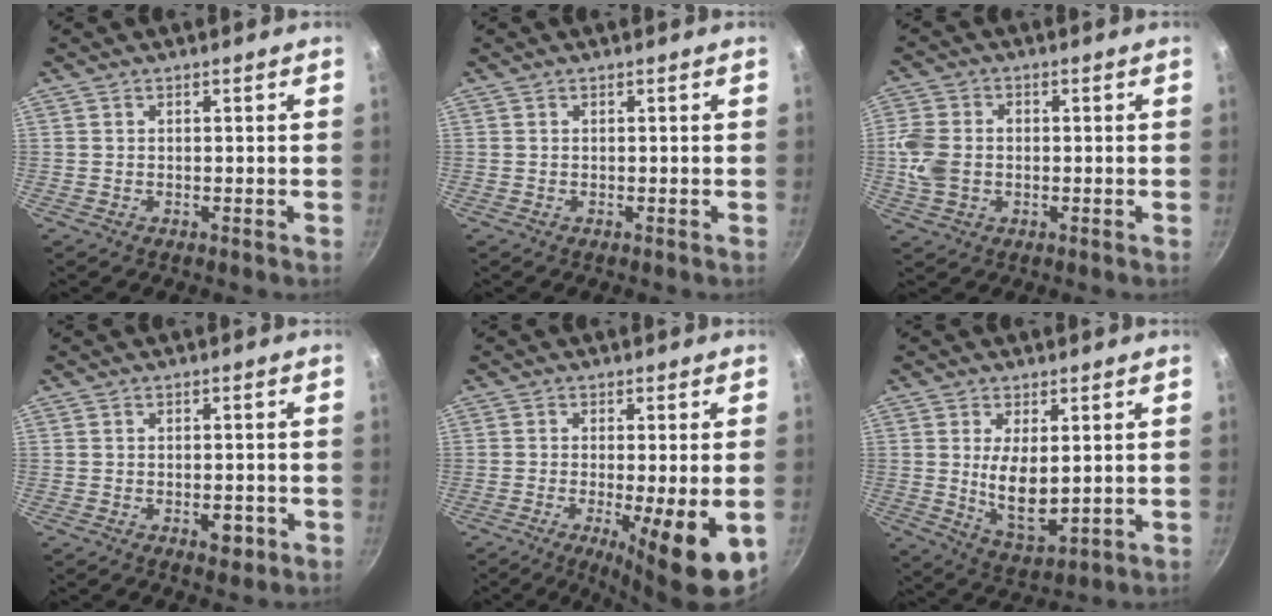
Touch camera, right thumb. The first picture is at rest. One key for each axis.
{"total": 0.0}
{"total": 7.7, "fx": -0.6, "fy": 5.9, "fz": 4.9, "tx": -0.096, "ty": 0.007, "tz": -0.016}
{"total": 3.3, "fx": -1.2, "fy": 1.8, "fz": 2.5, "tx": -0.024, "ty": 0.009, "tz": -0.012}
{"total": 11.8, "fx": -3.5, "fy": 2.3, "fz": 11.0, "tx": -0.166, "ty": -0.010, "tz": -0.048}
{"total": 9.3, "fx": 0.9, "fy": 4.3, "fz": 8.2, "tx": -0.135, "ty": -0.021, "tz": 0.030}